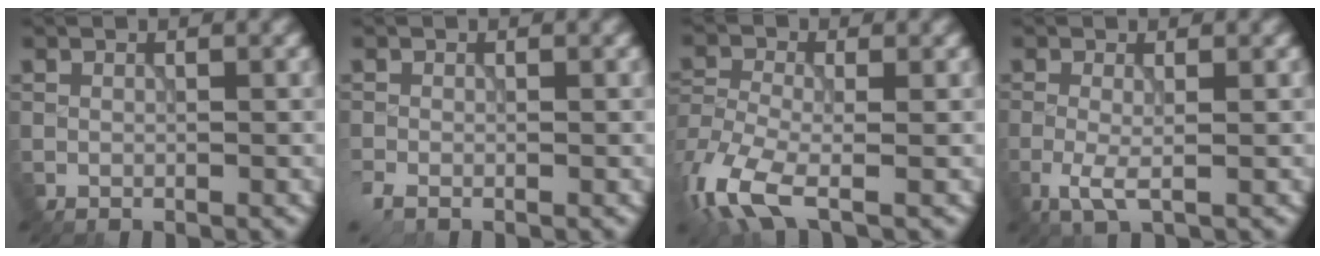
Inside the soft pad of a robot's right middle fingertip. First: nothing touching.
{"total": 1.8, "force": [-1.1, 0.8, 1.2], "torque": [-0.030, -0.008, -0.024]}
{"total": 7.2, "force": [-4.1, 3.2, 5.0], "torque": [-0.118, -0.013, -0.091]}
{"total": 2.3, "force": [-0.9, 0.6, 2.0], "torque": [-0.049, -0.007, -0.021]}